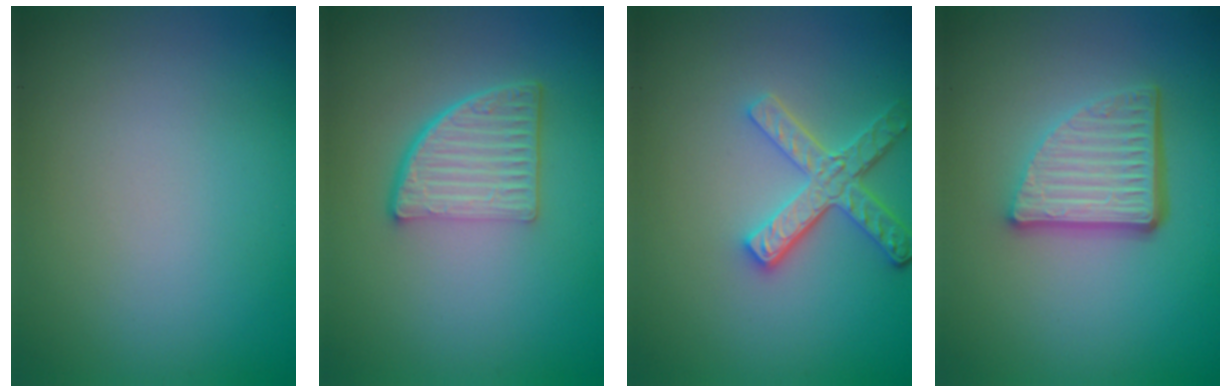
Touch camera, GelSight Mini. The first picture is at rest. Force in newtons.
{"total": 4.9, "press": 3.3, "slide": 3.6}
{"total": 3.9, "press": 3.2, "slide": 2.2}
{"total": 5.3, "press": 3.7, "slide": 3.9}